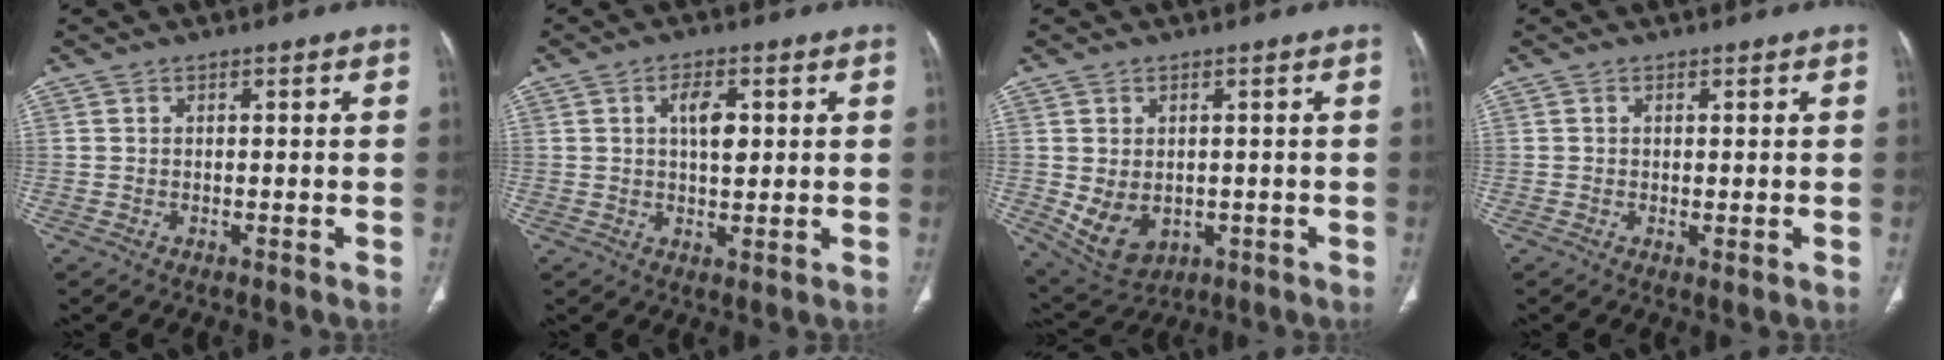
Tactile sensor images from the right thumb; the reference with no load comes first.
{"total": 5.6, "force": [1.3, 2.6, 4.7], "torque": [-0.071, -0.006, 0.022]}
{"total": 8.1, "force": [-0.9, 5.9, 5.5], "torque": [-0.086, -0.006, 0.010]}
{"total": 1.3, "force": [-0.1, 0.4, 1.2], "torque": [-0.026, -0.007, 0.001]}